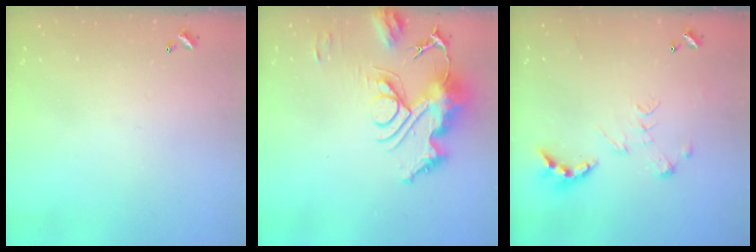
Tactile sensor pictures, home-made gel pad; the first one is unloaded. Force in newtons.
{"total": 15.1, "press": 15.0, "slide": 1.8}
{"total": 0.8, "press": 0.8, "slide": 0.3}